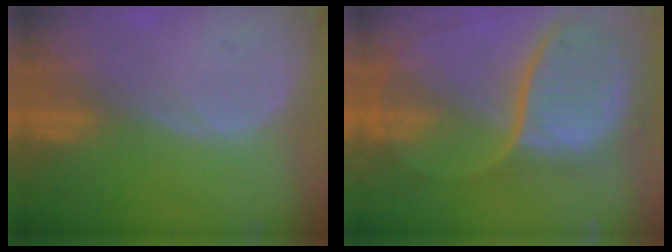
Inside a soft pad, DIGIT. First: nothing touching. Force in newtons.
{"total": 11.6, "press": 9.6, "slide": 6.5}